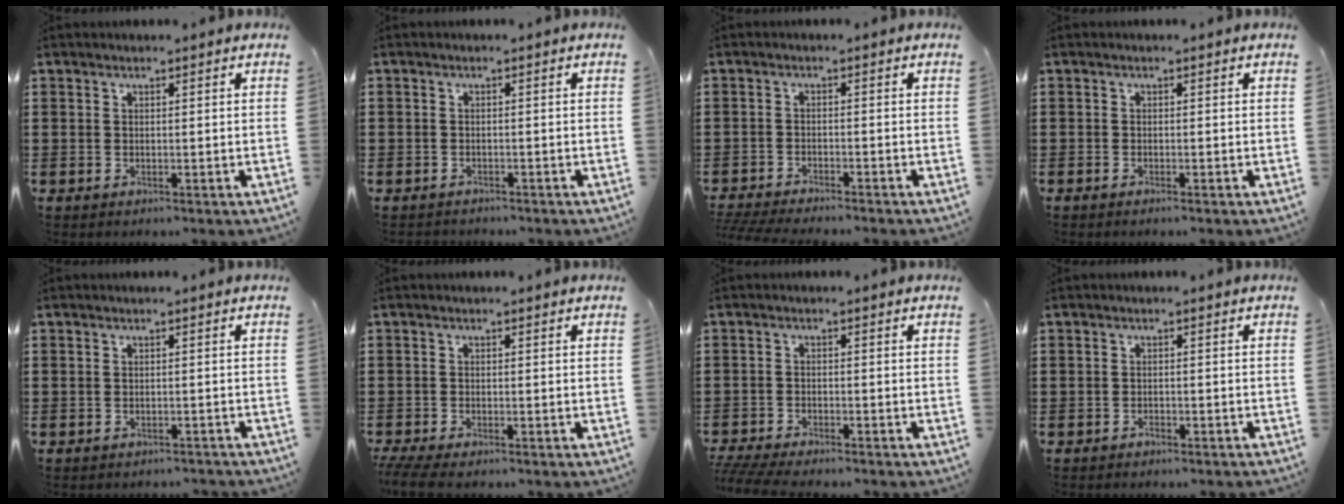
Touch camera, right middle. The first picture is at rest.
{"total": 1.2, "force": [-1.1, 0.4, -0.2], "torque": [-0.001, 0.002, -0.025]}
{"total": 2.9, "force": [-2.8, -0.1, 0.5], "torque": [-0.017, -0.004, -0.060]}
{"total": 0.5, "force": [-0.5, 0.0, 0.2], "torque": [-0.005, -0.002, -0.010]}
{"total": 0.8, "force": [-0.8, 0.1, 0.1], "torque": [-0.005, -0.003, -0.016]}
{"total": 2.0, "force": [-1.7, 0.2, 1.0], "torque": [-0.033, -0.006, -0.037]}
{"total": 3.1, "force": [-2.9, 0.1, 0.9], "torque": [-0.031, -0.008, -0.063]}
{"total": 0.9, "force": [-0.9, 0.2, 0.1], "torque": [-0.004, 0.001, -0.020]}